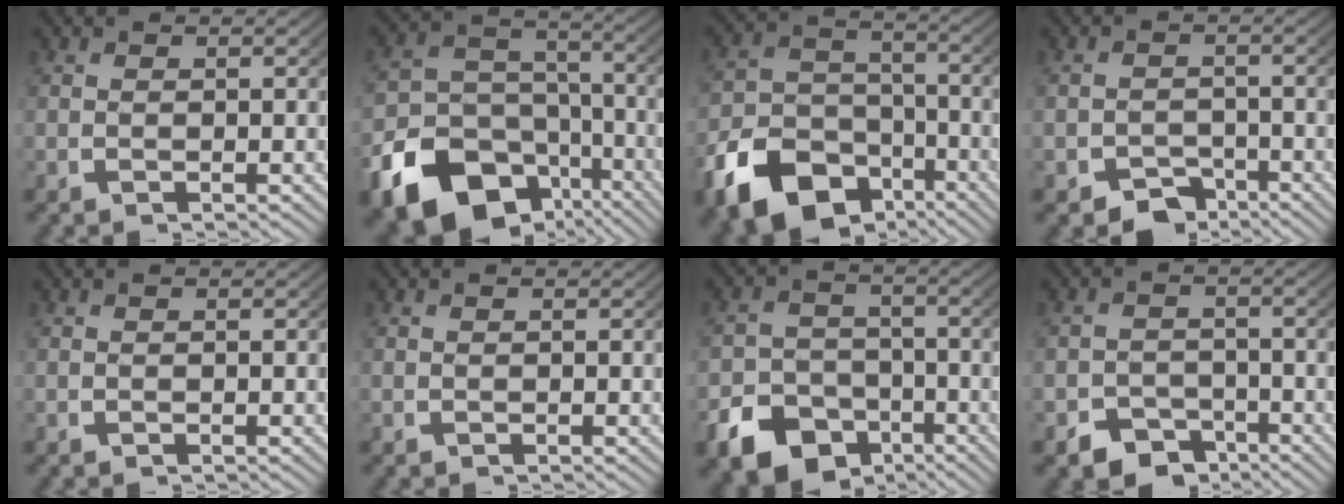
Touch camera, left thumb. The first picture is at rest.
{"total": 14.1, "force": [-7.5, 9.4, 7.4], "torque": [-0.127, -0.049, -0.112]}
{"total": 13.3, "force": [-7.6, 9.0, 6.1], "torque": [-0.108, -0.040, -0.115]}
{"total": 4.2, "force": [-3.1, 2.5, 1.2], "torque": [-0.008, -0.019, -0.052]}
{"total": 0.0}
{"total": 0.0}
{"total": 10.4, "force": [-6.4, 7.4, 3.6], "torque": [-0.045, -0.035, -0.103]}
{"total": 5.5, "force": [-4.0, 3.6, 1.4], "torque": [-0.012, -0.022, -0.067]}